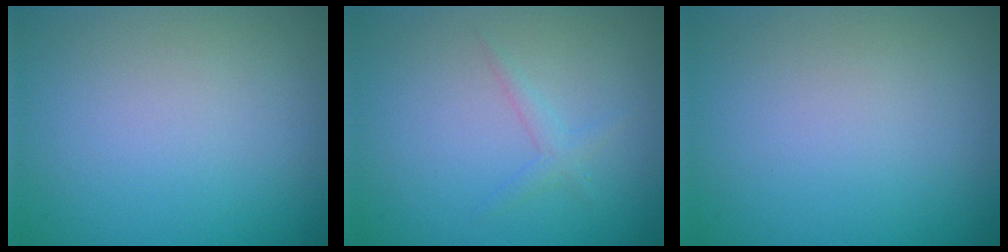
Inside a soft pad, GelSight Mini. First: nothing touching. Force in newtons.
{"total": 1.1, "press": 1.1, "slide": 0.0}
{"total": 0.0}